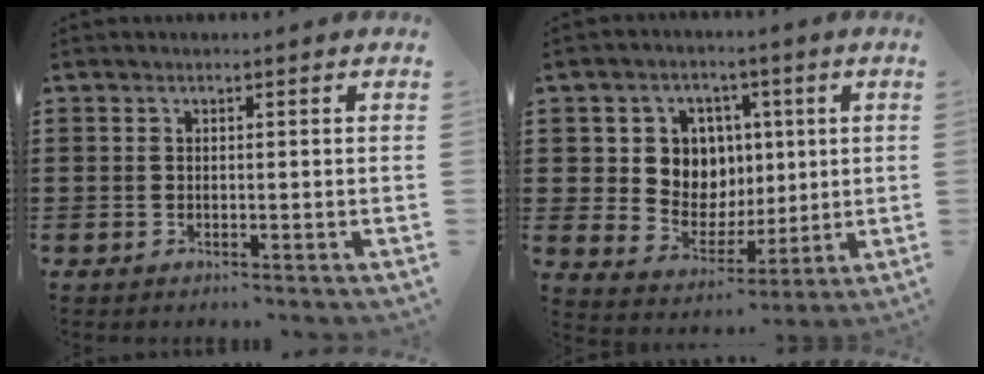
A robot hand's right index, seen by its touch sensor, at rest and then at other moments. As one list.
[{"total": 7.8, "force": [2.1, 7.2, 2.1], "torque": [-0.067, 0.001, 0.039]}]